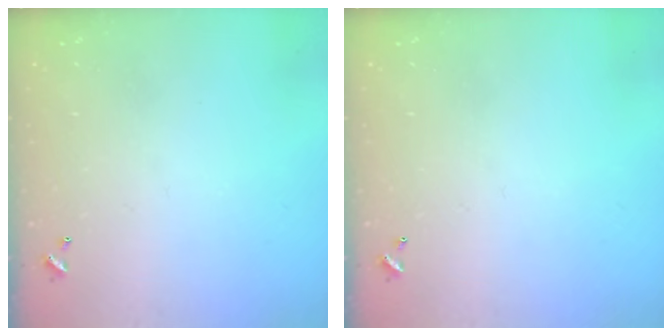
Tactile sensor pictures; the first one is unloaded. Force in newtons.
{"total": 0.0}